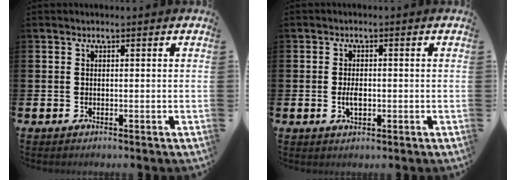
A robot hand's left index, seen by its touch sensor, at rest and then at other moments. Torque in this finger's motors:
{"motor_torque": [0.19, -0.08, 0.06, 0.06]}